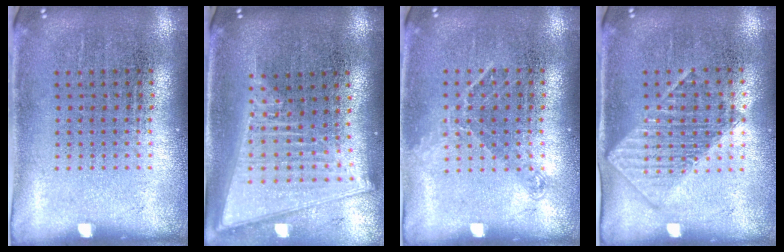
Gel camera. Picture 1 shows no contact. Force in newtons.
{"total": 2.2, "press": 1.8, "slide": 1.2}
{"total": 1.1, "press": 0.8, "slide": 0.6}
{"total": 1.4, "press": 1.3, "slide": 0.5}